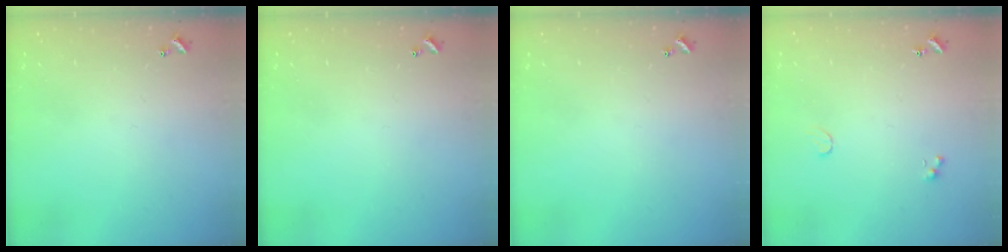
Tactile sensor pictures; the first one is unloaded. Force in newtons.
{"total": 0.0}
{"total": 0.0}
{"total": 1.1, "press": 1.0, "slide": 0.6}